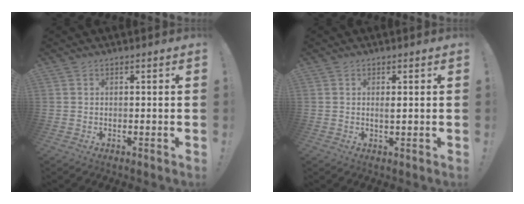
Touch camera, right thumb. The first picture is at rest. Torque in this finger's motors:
{"motor_torque": [-0.37, 0.11, -0.14, 0.37, 0.03]}